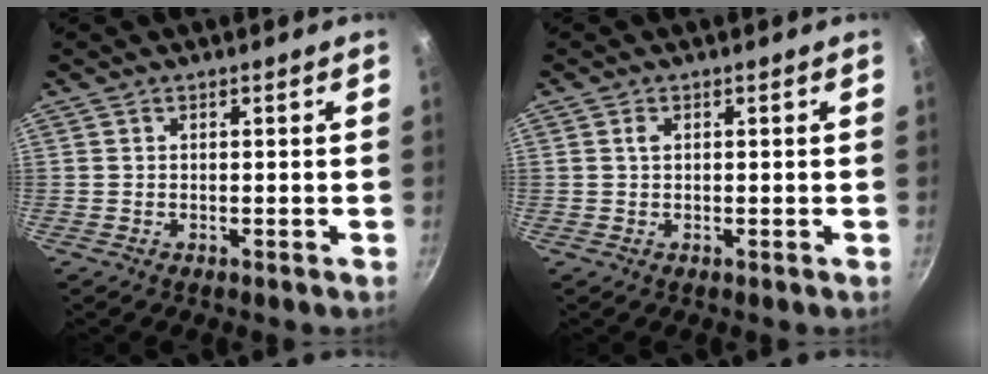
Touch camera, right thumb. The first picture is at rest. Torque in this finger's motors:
{"motor_torque": [-0.16, -0.07, -0.08, 0.43, 0.08]}